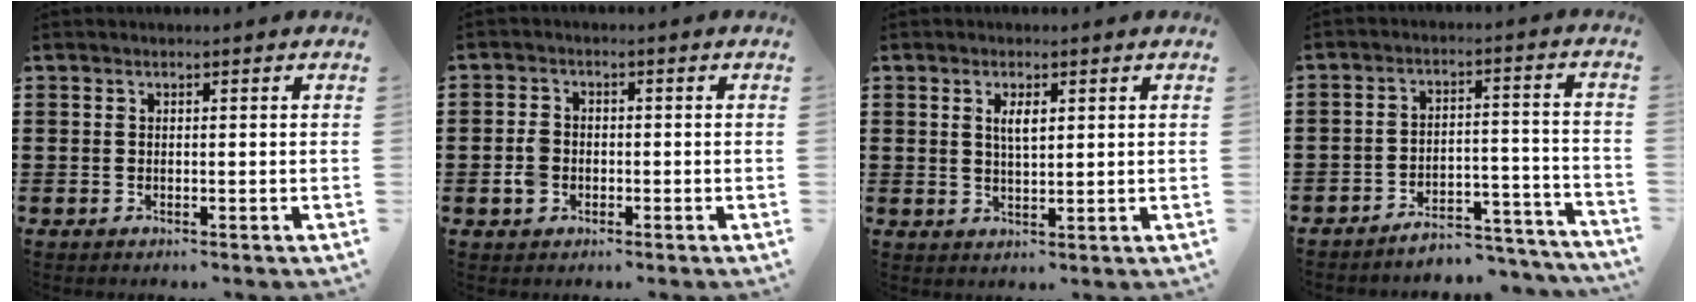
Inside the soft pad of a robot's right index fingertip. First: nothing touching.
{"total": 2.9, "force": [-0.9, 2.3, 1.6], "torque": [-0.047, -0.002, -0.020]}
{"total": 2.8, "force": [0.9, 0.9, 2.5], "torque": [-0.052, 0.003, 0.015]}
{"total": 4.9, "force": [-4.7, 0.9, 0.8], "torque": [-0.016, 0.010, -0.095]}